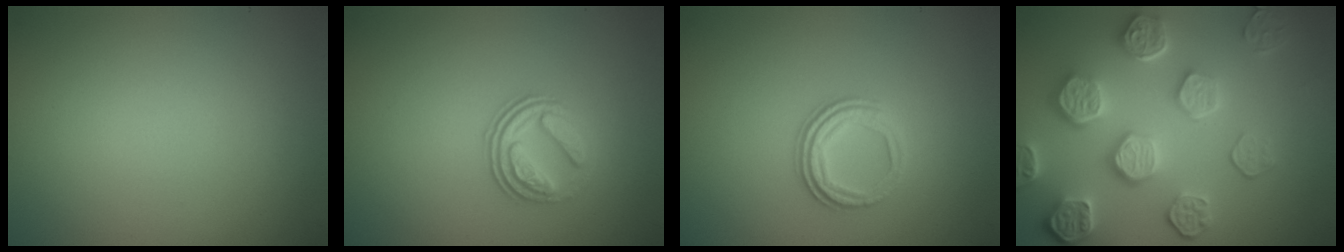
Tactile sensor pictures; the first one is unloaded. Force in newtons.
{"total": 3.1, "press": 2.4, "slide": 1.9}
{"total": 3.1, "press": 2.3, "slide": 2.0}
{"total": 7.5, "press": 5.8, "slide": 4.7}